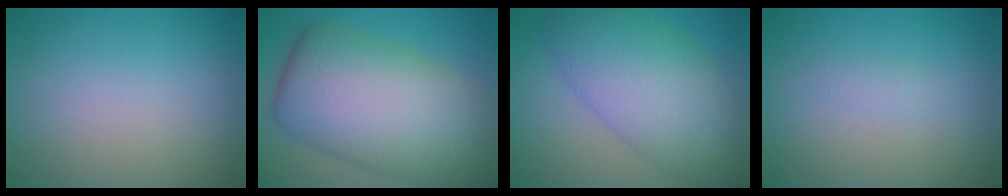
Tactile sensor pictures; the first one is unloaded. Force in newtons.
{"total": 13.7, "press": 13.7, "slide": 0.5}
{"total": 9.1, "press": 9.1, "slide": 0.2}
{"total": 0.8, "press": 0.8, "slide": 0.1}